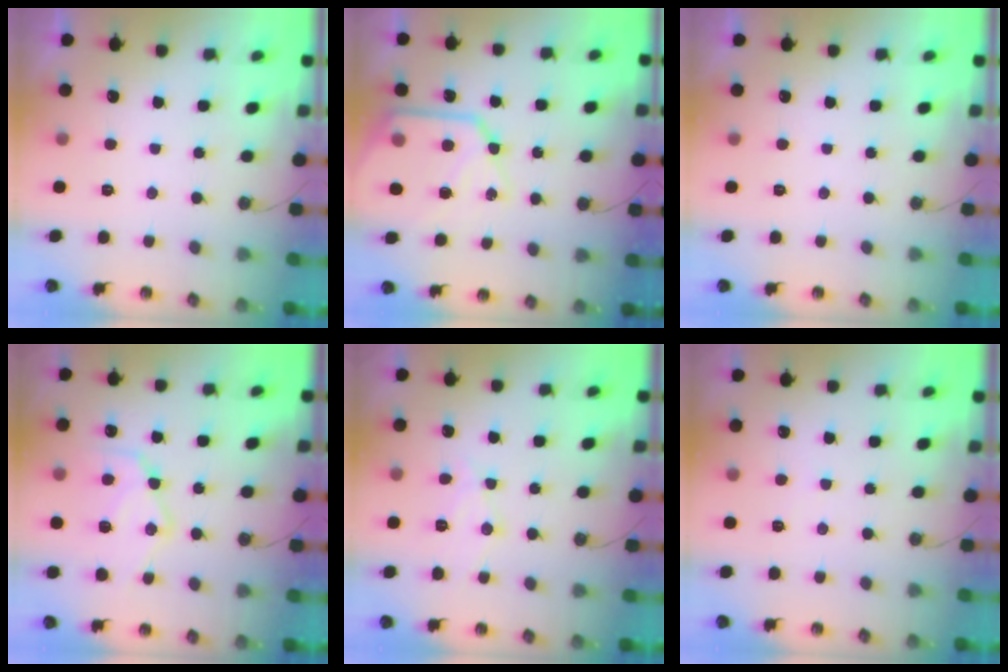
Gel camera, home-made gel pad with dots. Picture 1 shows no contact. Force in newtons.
{"total": 15.0, "press": 14.9, "slide": 1.3}
{"total": 0.0}
{"total": 15.3, "press": 15.2, "slide": 0.9}
{"total": 10.0, "press": 10.0, "slide": 0.2}
{"total": 1.9, "press": 1.9, "slide": 0.3}